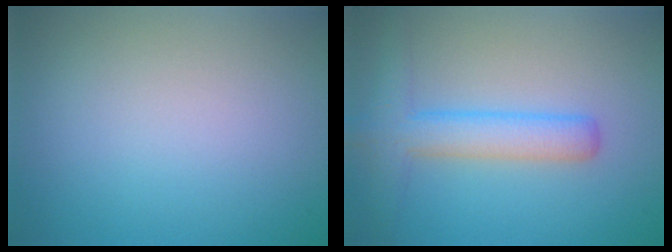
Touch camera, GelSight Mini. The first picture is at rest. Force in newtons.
{"total": 4.4, "press": 4.4, "slide": 0.1}